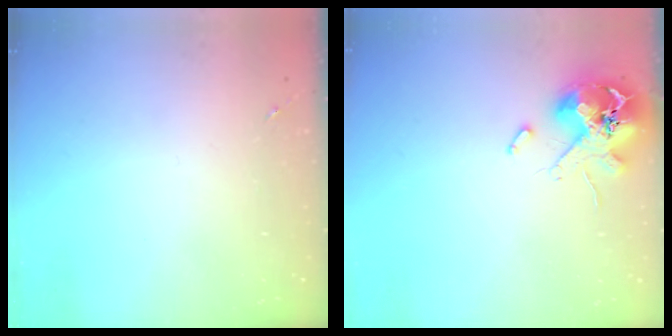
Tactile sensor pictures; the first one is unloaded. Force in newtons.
{"total": 13.9, "press": 13.8, "slide": 2.0}